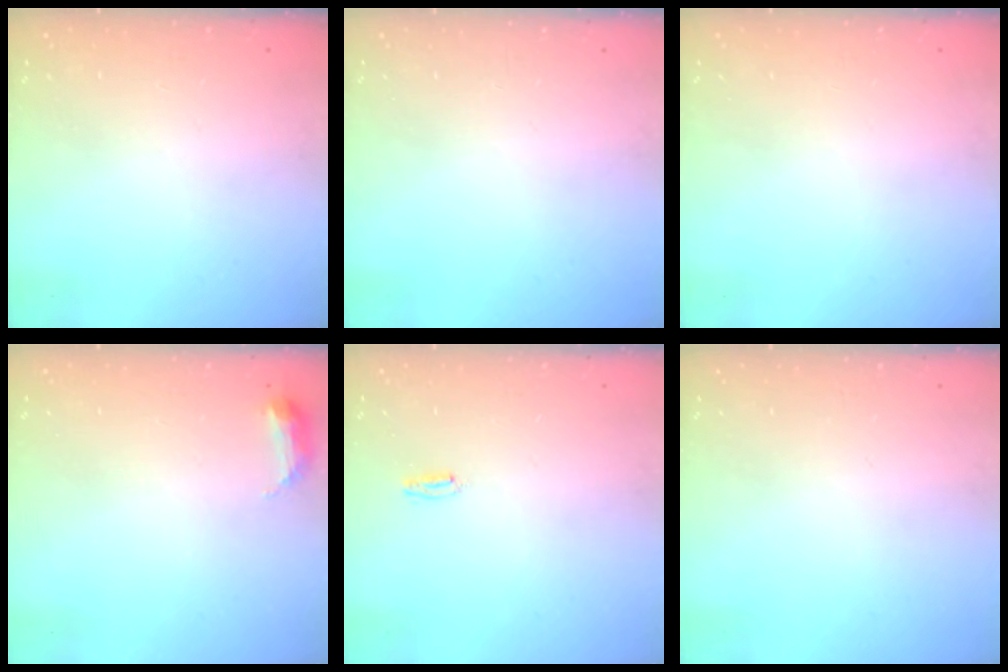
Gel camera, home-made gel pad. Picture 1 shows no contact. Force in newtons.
{"total": 0.0}
{"total": 2.7, "press": 2.0, "slide": 1.8}
{"total": 3.9, "press": 3.9, "slide": 0.7}
{"total": 3.5, "press": 2.7, "slide": 2.2}
{"total": 0.0}